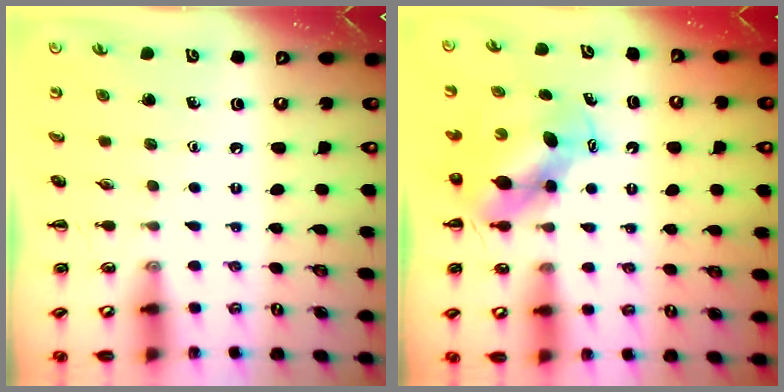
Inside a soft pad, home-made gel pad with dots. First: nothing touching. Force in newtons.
{"total": 6.4, "press": 6.3, "slide": 1.1}